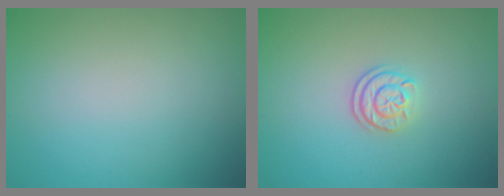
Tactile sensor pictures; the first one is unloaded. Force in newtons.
{"total": 2.1, "press": 1.7, "slide": 1.3}